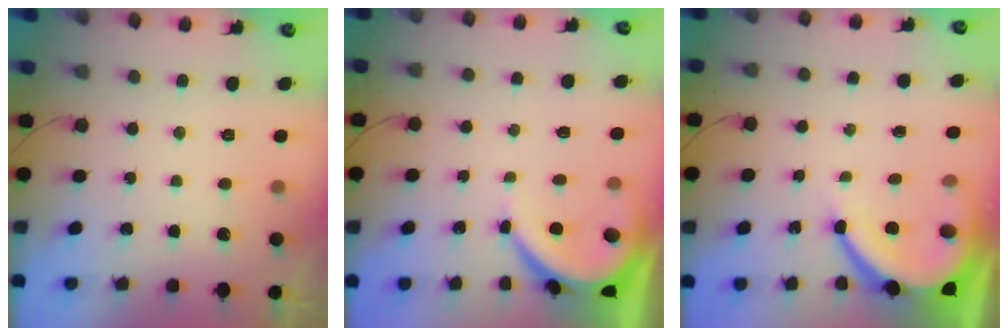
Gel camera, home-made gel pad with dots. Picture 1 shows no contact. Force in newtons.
{"total": 5.7, "press": 5.7, "slide": 0.4}
{"total": 10.6, "press": 10.5, "slide": 1.3}